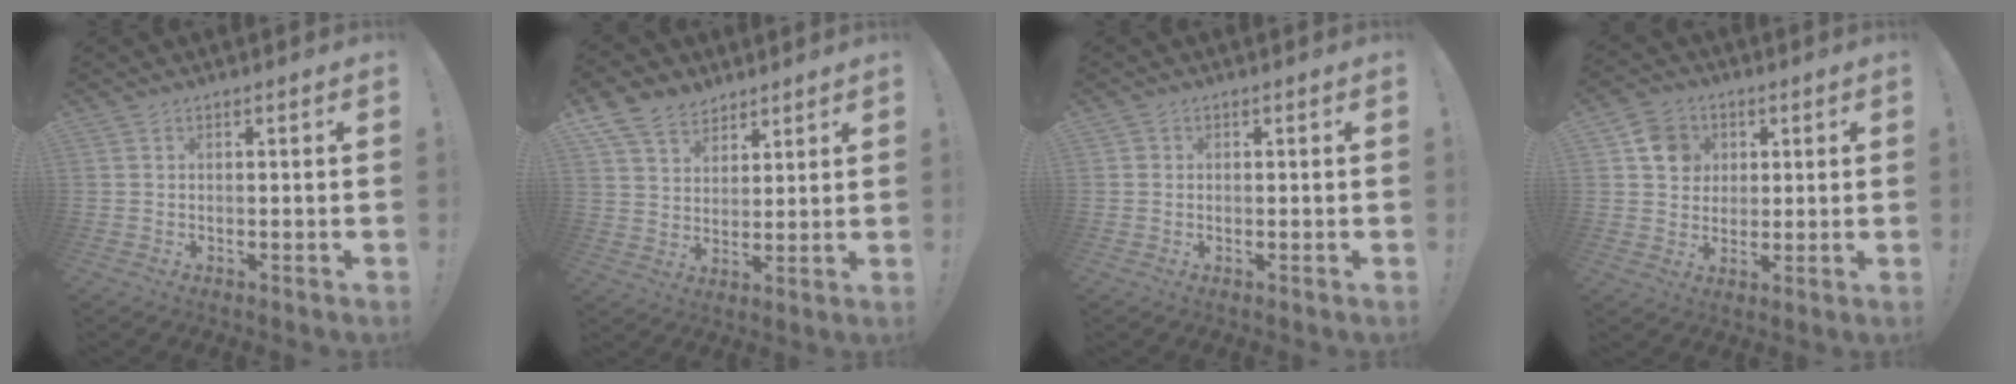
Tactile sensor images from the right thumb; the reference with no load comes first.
{"total": 10.0, "force": [7.3, 6.3, 2.7], "torque": [-0.059, -0.046, 0.146]}
{"total": 0.8, "force": [0.2, 0.8, 0.2], "torque": [-0.005, 0.003, 0.004]}
{"total": 9.6, "force": [3.2, 8.6, 2.9], "torque": [-0.028, -0.015, 0.063]}